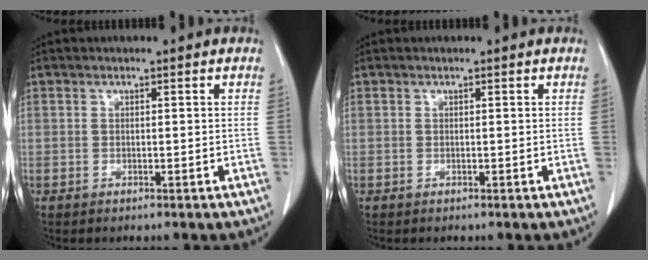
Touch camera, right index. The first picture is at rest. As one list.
[{"total": 0.0}]